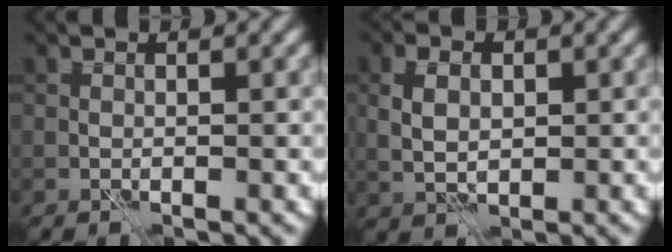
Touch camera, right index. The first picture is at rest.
{"total": 3.2, "force": [0.5, 2.2, 2.2], "torque": [-0.048, 0.004, 0.011]}